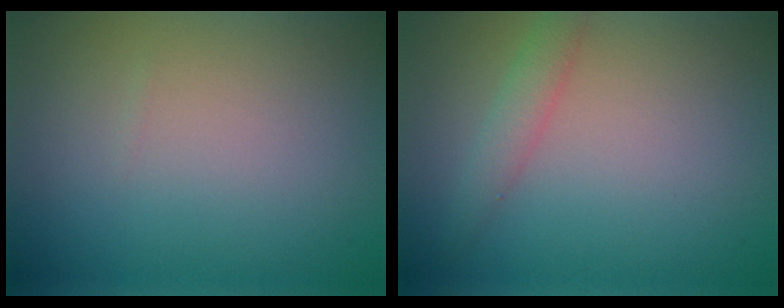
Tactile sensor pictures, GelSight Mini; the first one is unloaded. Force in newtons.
{"total": 1.9, "press": 1.9, "slide": 0.2}